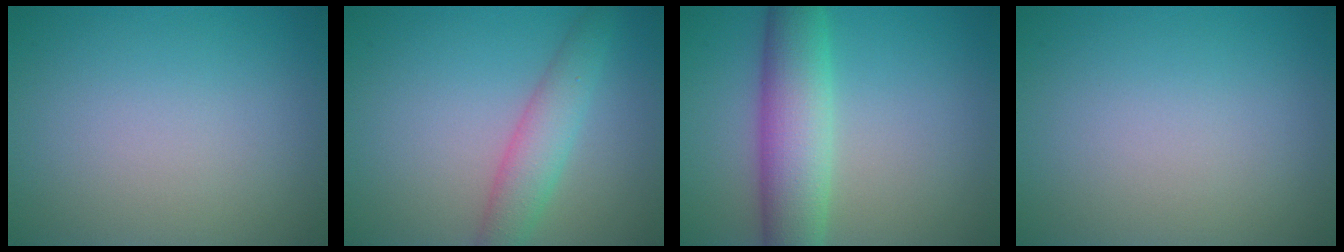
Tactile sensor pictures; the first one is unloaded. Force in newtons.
{"total": 3.5, "press": 3.5, "slide": 0.0}
{"total": 6.7, "press": 6.7, "slide": 0.4}
{"total": 0.0}